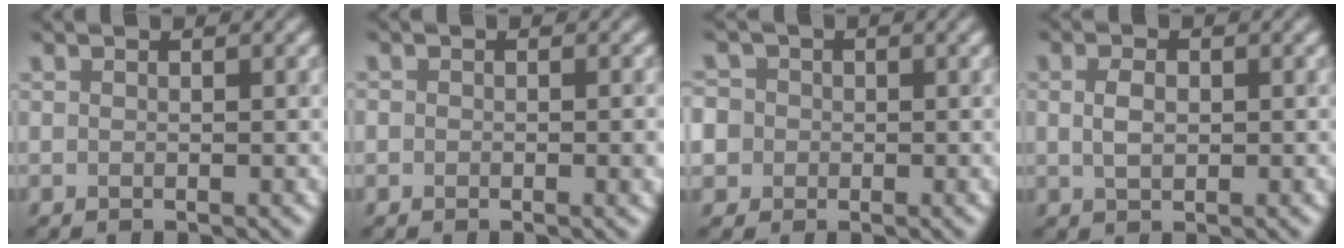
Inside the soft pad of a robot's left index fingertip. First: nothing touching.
{"total": 1.7, "force": [-0.2, 1.1, 1.3], "torque": [-0.010, -0.005, -0.004]}
{"total": 5.8, "force": [0.2, 5.4, 2.0], "torque": [-0.046, 0.031, -0.028]}
{"total": 2.1, "force": [0.2, 1.3, 1.6], "torque": [-0.034, 0.002, 0.003]}